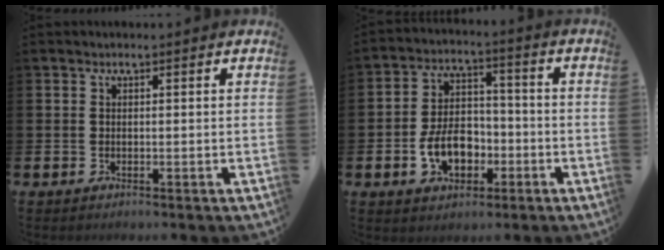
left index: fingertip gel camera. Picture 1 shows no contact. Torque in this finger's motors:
{"motor_torque": [1.46, 0.68, 0.85, 0.21]}